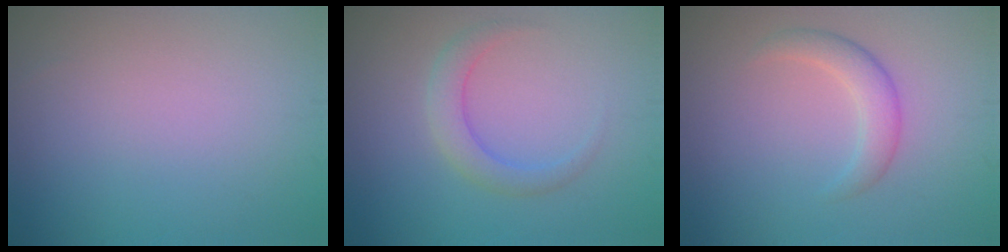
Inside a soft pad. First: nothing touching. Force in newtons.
{"total": 2.4, "press": 2.4, "slide": 0.0}
{"total": 2.4, "press": 2.4, "slide": 0.2}